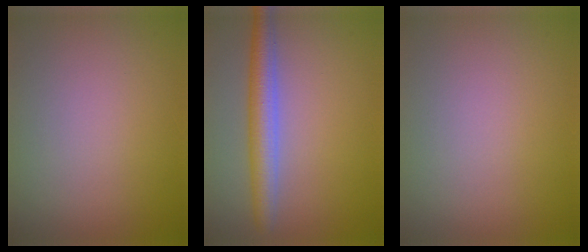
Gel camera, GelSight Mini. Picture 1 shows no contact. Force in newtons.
{"total": 3.8, "press": 3.8, "slide": 0.1}
{"total": 0.0}